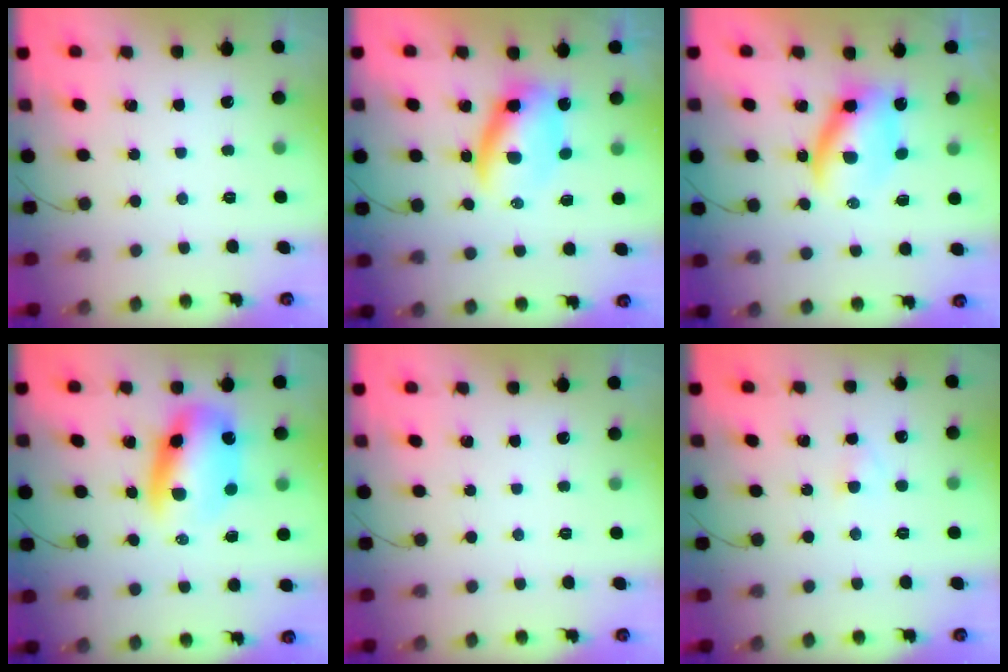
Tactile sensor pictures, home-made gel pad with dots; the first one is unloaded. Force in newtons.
{"total": 6.3, "press": 6.2, "slide": 1.0}
{"total": 6.5, "press": 6.5, "slide": 0.7}
{"total": 11.3, "press": 10.9, "slide": 3.0}
{"total": 0.0}
{"total": 1.9, "press": 1.7, "slide": 0.8}